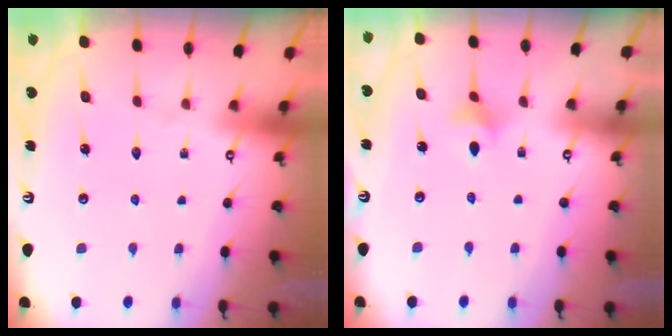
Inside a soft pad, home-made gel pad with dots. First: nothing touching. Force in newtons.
{"total": 3.4, "press": 3.4, "slide": 0.7}